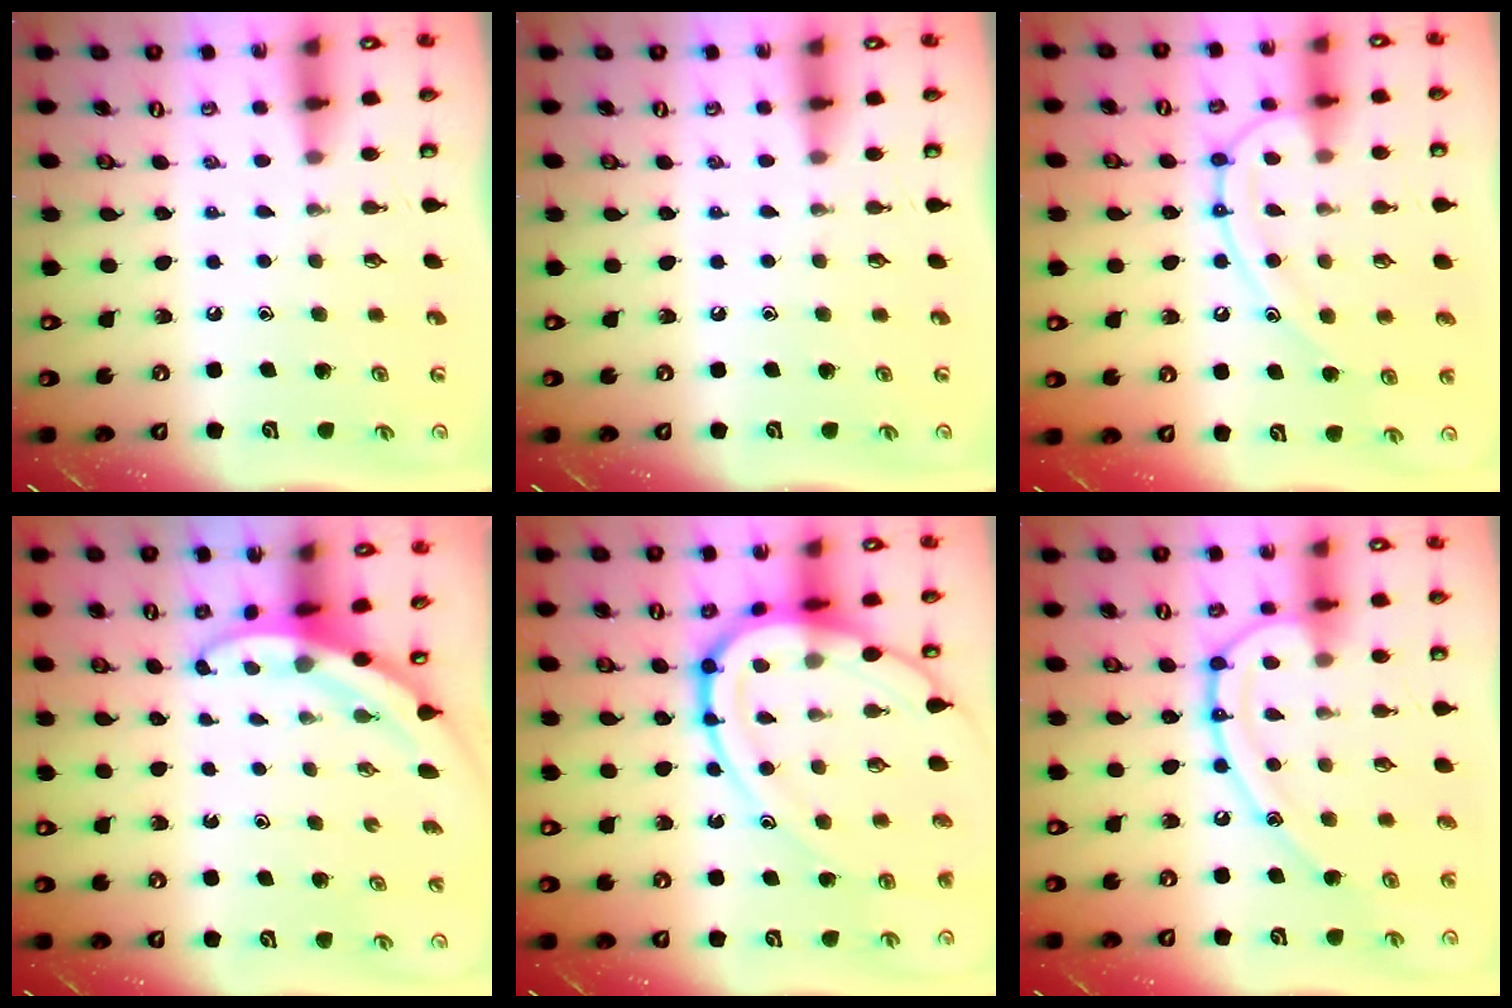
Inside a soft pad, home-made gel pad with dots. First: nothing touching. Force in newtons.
{"total": 0.0}
{"total": 16.0, "press": 16.0, "slide": 1.5}
{"total": 3.4, "press": 3.4, "slide": 0.1}
{"total": 17.7, "press": 17.7, "slide": 1.1}
{"total": 14.9, "press": 14.8, "slide": 1.4}